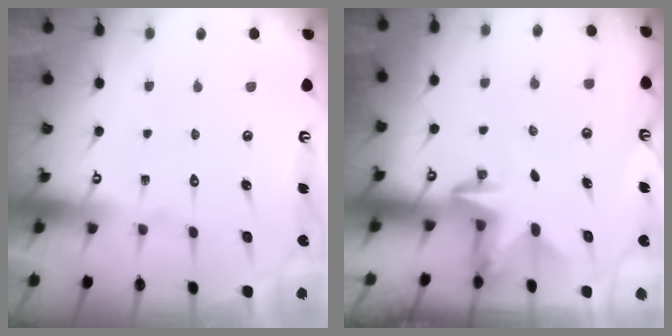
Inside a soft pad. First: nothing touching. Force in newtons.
{"total": 3.0, "press": 2.9, "slide": 0.7}